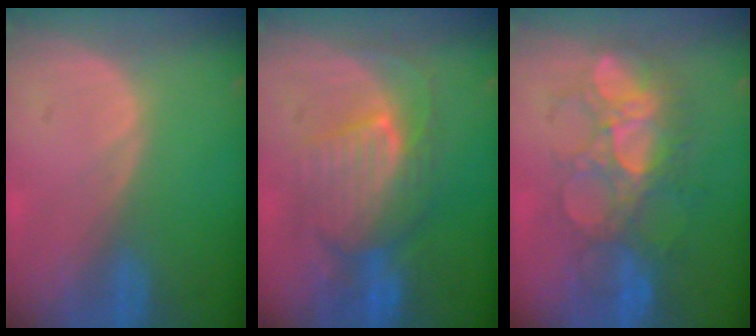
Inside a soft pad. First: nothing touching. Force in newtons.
{"total": 8.9, "press": 8.6, "slide": 2.1}
{"total": 9.0, "press": 8.8, "slide": 1.7}